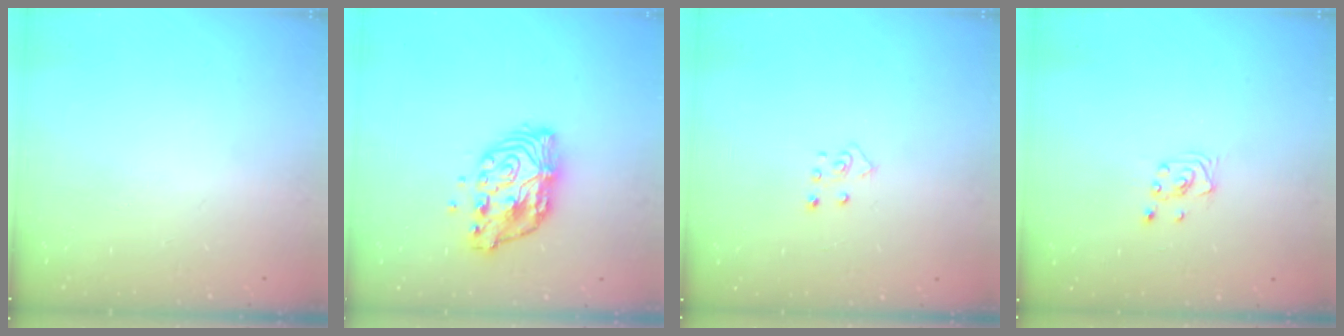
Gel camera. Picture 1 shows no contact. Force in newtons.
{"total": 11.0, "press": 10.9, "slide": 0.9}
{"total": 3.9, "press": 3.8, "slide": 0.3}
{"total": 2.0, "press": 2.0, "slide": 0.1}